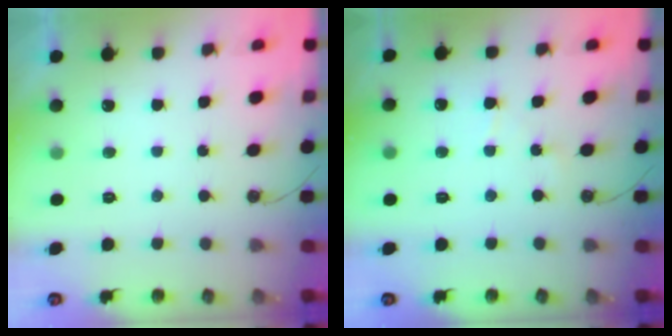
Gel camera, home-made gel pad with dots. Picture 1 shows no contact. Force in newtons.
{"total": 4.1, "press": 4.1, "slide": 0.5}